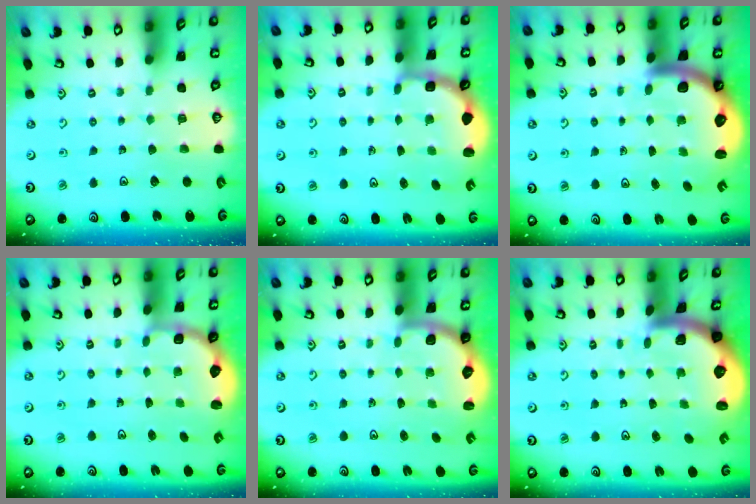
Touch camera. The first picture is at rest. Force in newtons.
{"total": 2.8, "press": 2.3, "slide": 1.7}
{"total": 3.8, "press": 3.8, "slide": 0.6}
{"total": 2.7, "press": 1.9, "slide": 1.9}
{"total": 2.6, "press": 2.3, "slide": 1.2}
{"total": 1.9, "press": 1.9, "slide": 0.2}